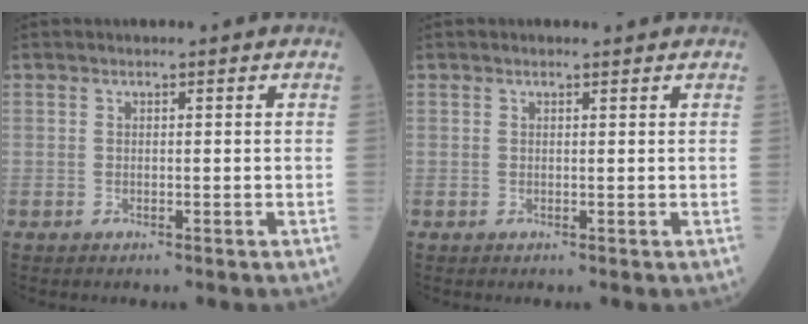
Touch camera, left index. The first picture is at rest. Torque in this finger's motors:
{"motor_torque": [0.71, -0.76, 0.06, 0.01]}